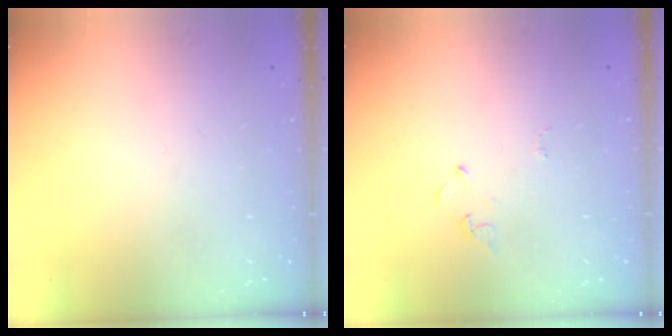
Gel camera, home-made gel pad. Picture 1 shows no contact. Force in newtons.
{"total": 2.9, "press": 2.9, "slide": 0.3}